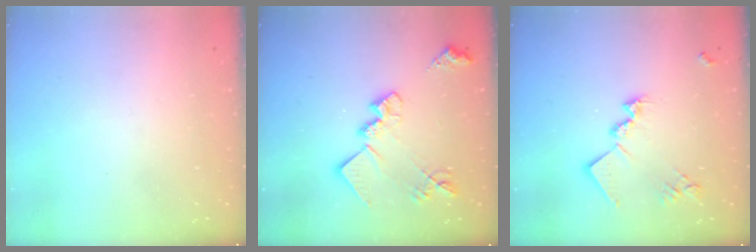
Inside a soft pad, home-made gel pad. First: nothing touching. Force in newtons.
{"total": 18.1, "press": 18.1, "slide": 1.4}
{"total": 14.3, "press": 14.3, "slide": 0.2}